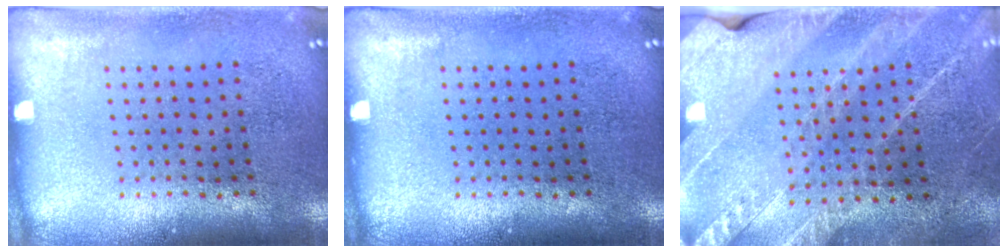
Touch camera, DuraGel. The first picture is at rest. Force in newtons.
{"total": 0.0}
{"total": 2.7, "press": 2.7, "slide": 0.1}